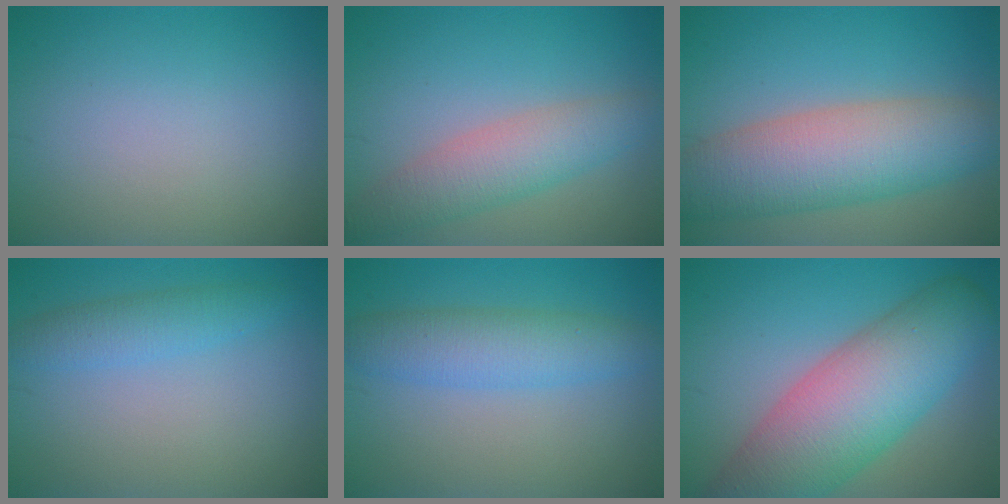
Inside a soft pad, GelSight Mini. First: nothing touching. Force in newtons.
{"total": 4.4, "press": 4.4, "slide": 0.4}
{"total": 8.9, "press": 8.9, "slide": 0.5}
{"total": 2.6, "press": 2.6, "slide": 0.0}
{"total": 4.4, "press": 4.4, "slide": 0.1}
{"total": 11.0, "press": 11.0, "slide": 0.5}